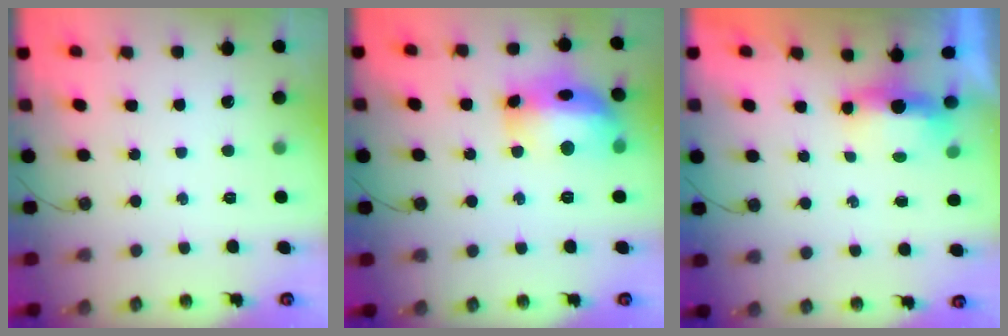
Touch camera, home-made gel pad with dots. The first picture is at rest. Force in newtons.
{"total": 17.7, "press": 17.6, "slide": 1.4}
{"total": 5.9, "press": 5.2, "slide": 2.7}